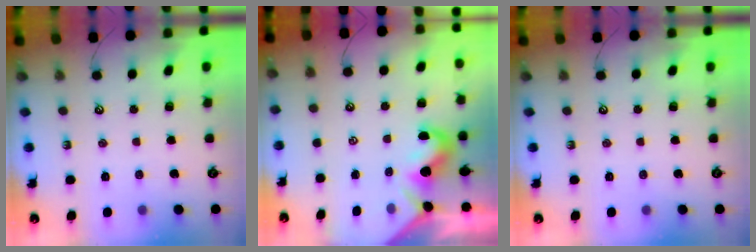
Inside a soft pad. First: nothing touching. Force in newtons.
{"total": 2.3, "press": 2.2, "slide": 0.7}
{"total": 0.0}